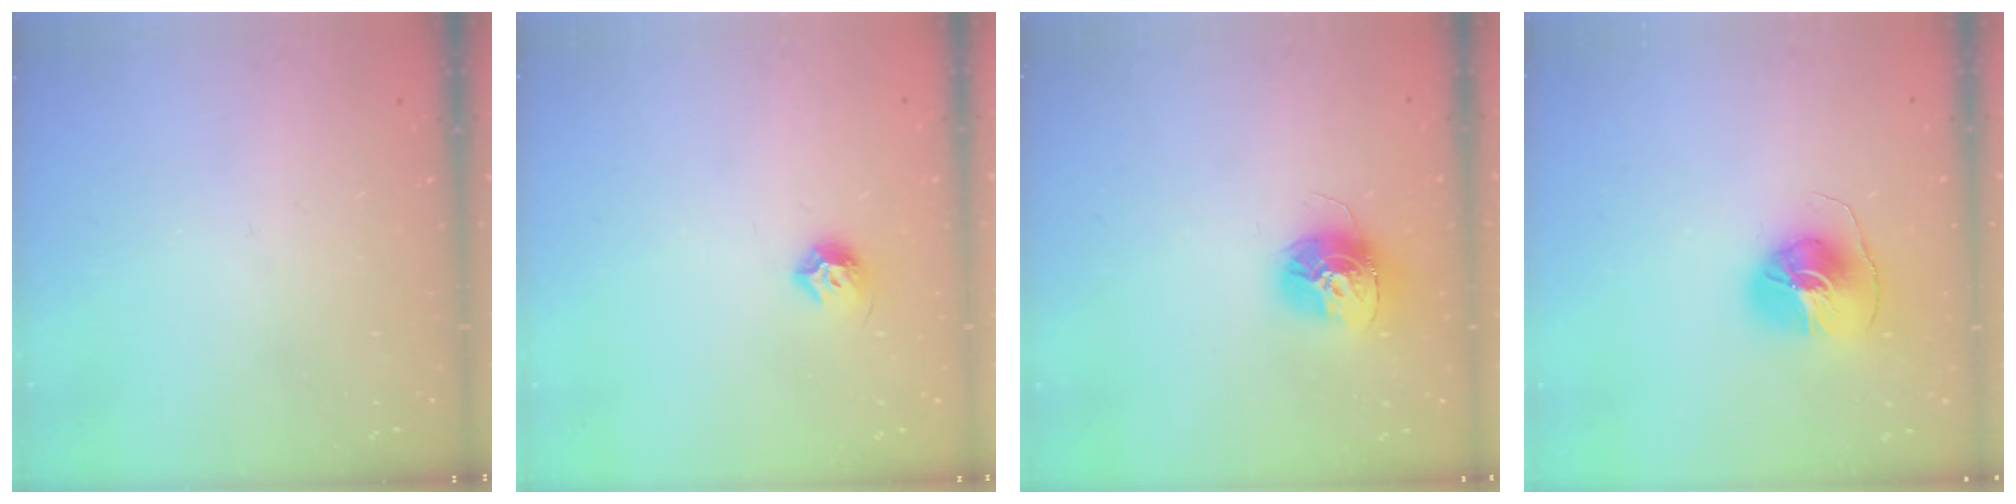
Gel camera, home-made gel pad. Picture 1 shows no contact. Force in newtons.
{"total": 7.4, "press": 7.3, "slide": 1.2}
{"total": 13.8, "press": 13.7, "slide": 1.3}
{"total": 8.7, "press": 8.7, "slide": 0.7}